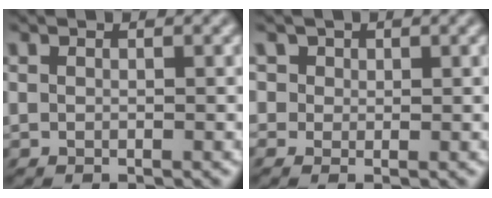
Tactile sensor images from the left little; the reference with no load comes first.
{"total": 2.3, "force": [1.0, 2.0, 0.6], "torque": [-0.029, 0.012, 0.019]}